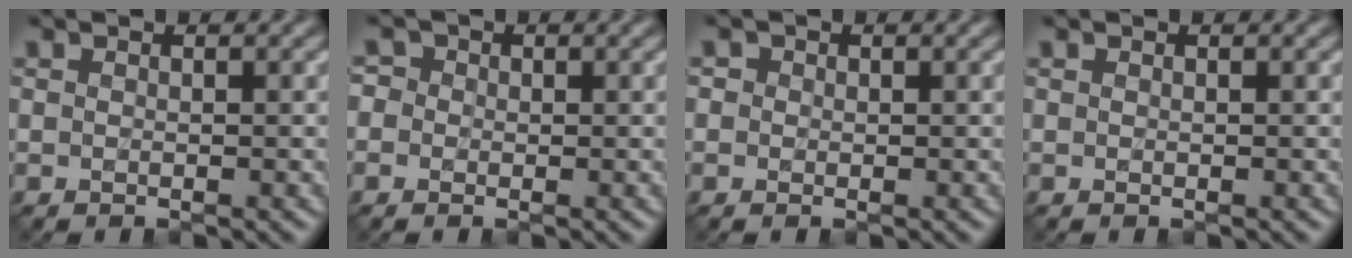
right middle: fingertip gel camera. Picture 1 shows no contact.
{"total": 2.2, "force": [0.5, 2.0, 0.8], "torque": [0.003, 0.015, -0.019]}
{"total": 1.0, "force": [0.3, 0.9, 0.2], "torque": [-0.003, 0.001, -0.005]}
{"total": 0.0}